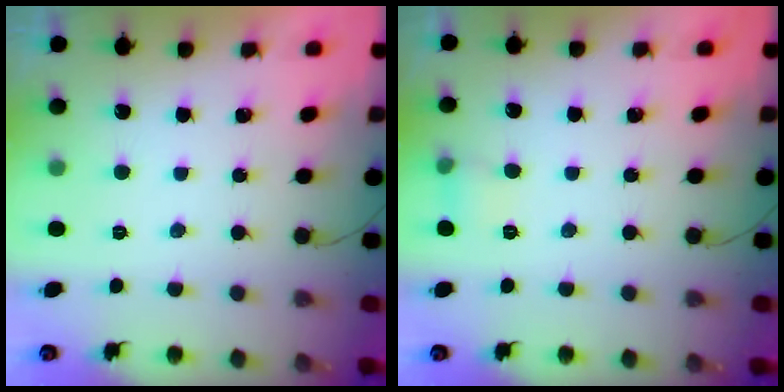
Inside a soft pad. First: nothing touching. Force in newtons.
{"total": 5.2, "press": 5.0, "slide": 1.2}